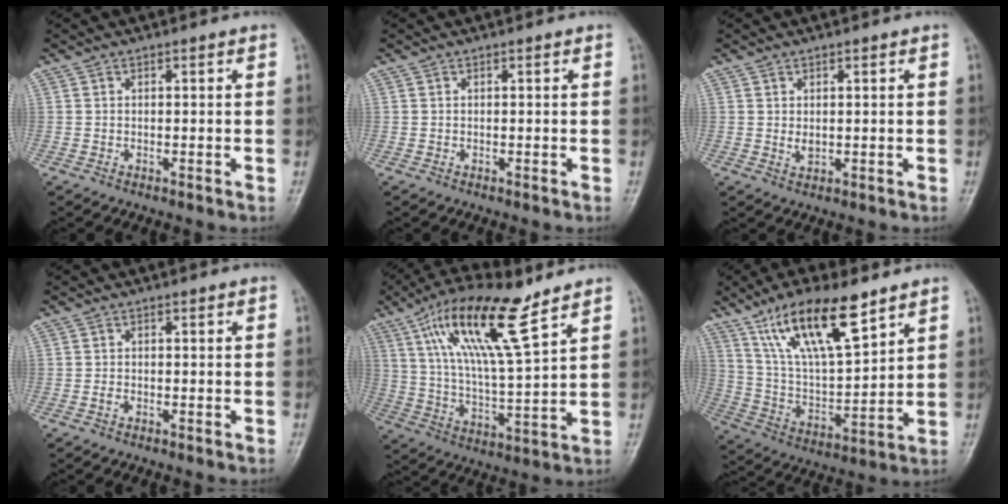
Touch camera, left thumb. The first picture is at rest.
{"total": 0.0}
{"total": 1.8, "force": [0.5, 1.1, 1.3], "torque": [-0.019, -0.006, 0.012]}
{"total": 0.7, "force": [-0.3, 0.5, 0.5], "torque": [-0.009, 0.000, -0.007]}
{"total": 18.0, "force": [10.1, 4.0, 14.4], "torque": [-0.263, -0.034, 0.190]}
{"total": 17.9, "force": [11.0, 5.6, 12.9], "torque": [-0.209, -0.043, 0.215]}